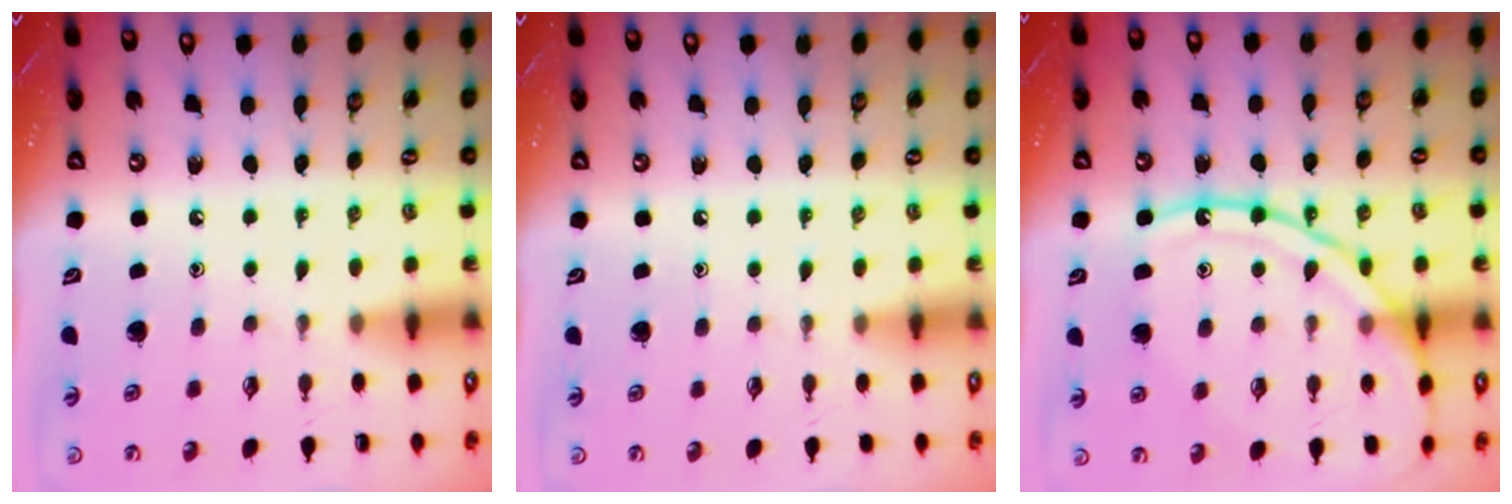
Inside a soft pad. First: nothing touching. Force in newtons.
{"total": 2.8, "press": 2.7, "slide": 0.4}
{"total": 16.1, "press": 16.0, "slide": 1.6}